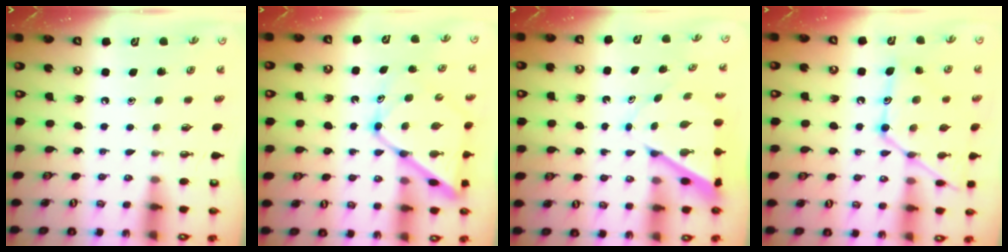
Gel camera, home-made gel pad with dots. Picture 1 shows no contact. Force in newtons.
{"total": 14.7, "press": 14.6, "slide": 1.4}
{"total": 6.8, "press": 6.8, "slide": 0.5}
{"total": 16.3, "press": 16.2, "slide": 1.3}